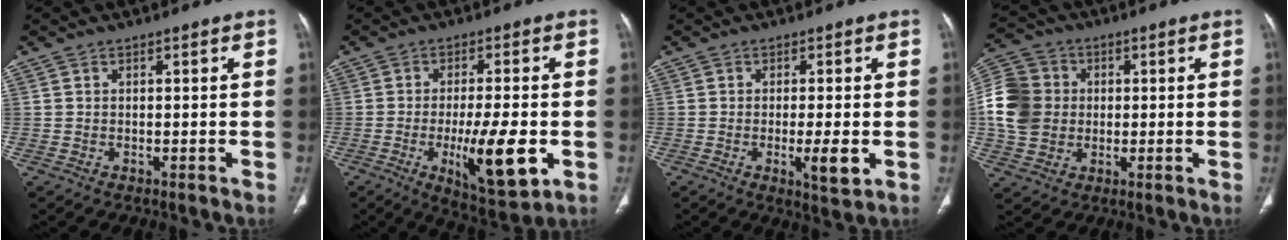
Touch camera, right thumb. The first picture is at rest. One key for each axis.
{"total": 13.4, "fx": -3.5, "fy": 3.6, "fz": 12.4, "tx": -0.192, "ty": -0.014, "tz": -0.049}
{"total": 5.2, "fx": -1.2, "fy": 1.1, "fz": 4.9, "tx": -0.080, "ty": -0.012, "tz": -0.019}
{"total": 12.6, "fx": 0.3, "fy": 10.9, "fz": 6.4, "tx": -0.125, "ty": 0.017, "tz": 0.001}